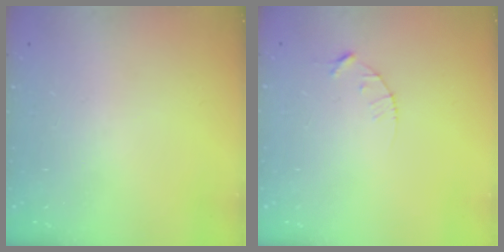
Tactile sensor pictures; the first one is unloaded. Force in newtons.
{"total": 3.1, "press": 3.1, "slide": 0.4}